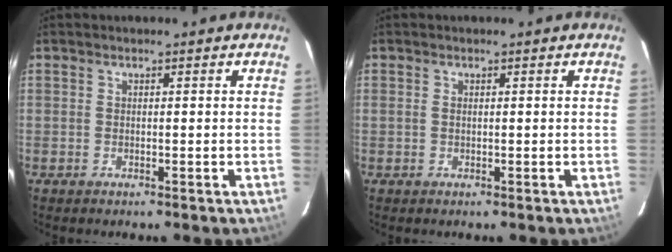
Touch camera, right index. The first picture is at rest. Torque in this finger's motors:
{"motor_torque": [-0.29, 0.33, -0.15, -0.02]}